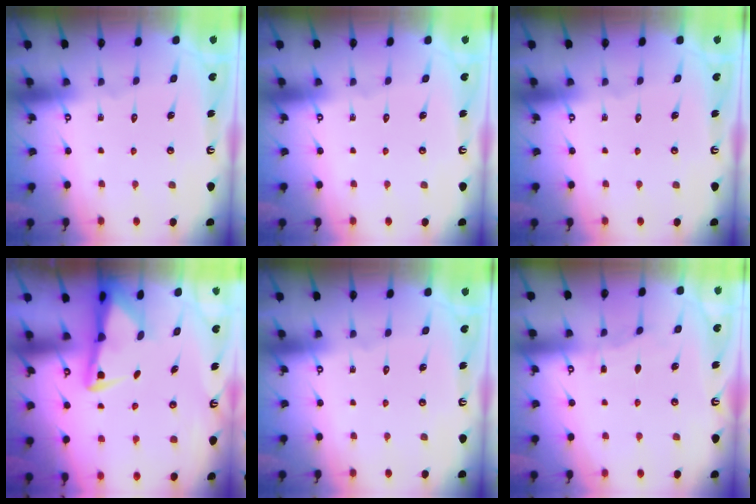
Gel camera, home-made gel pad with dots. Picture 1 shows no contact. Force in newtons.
{"total": 0.0}
{"total": 0.0}
{"total": 3.3, "press": 3.2, "slide": 0.6}
{"total": 0.0}
{"total": 2.8, "press": 2.8, "slide": 0.3}